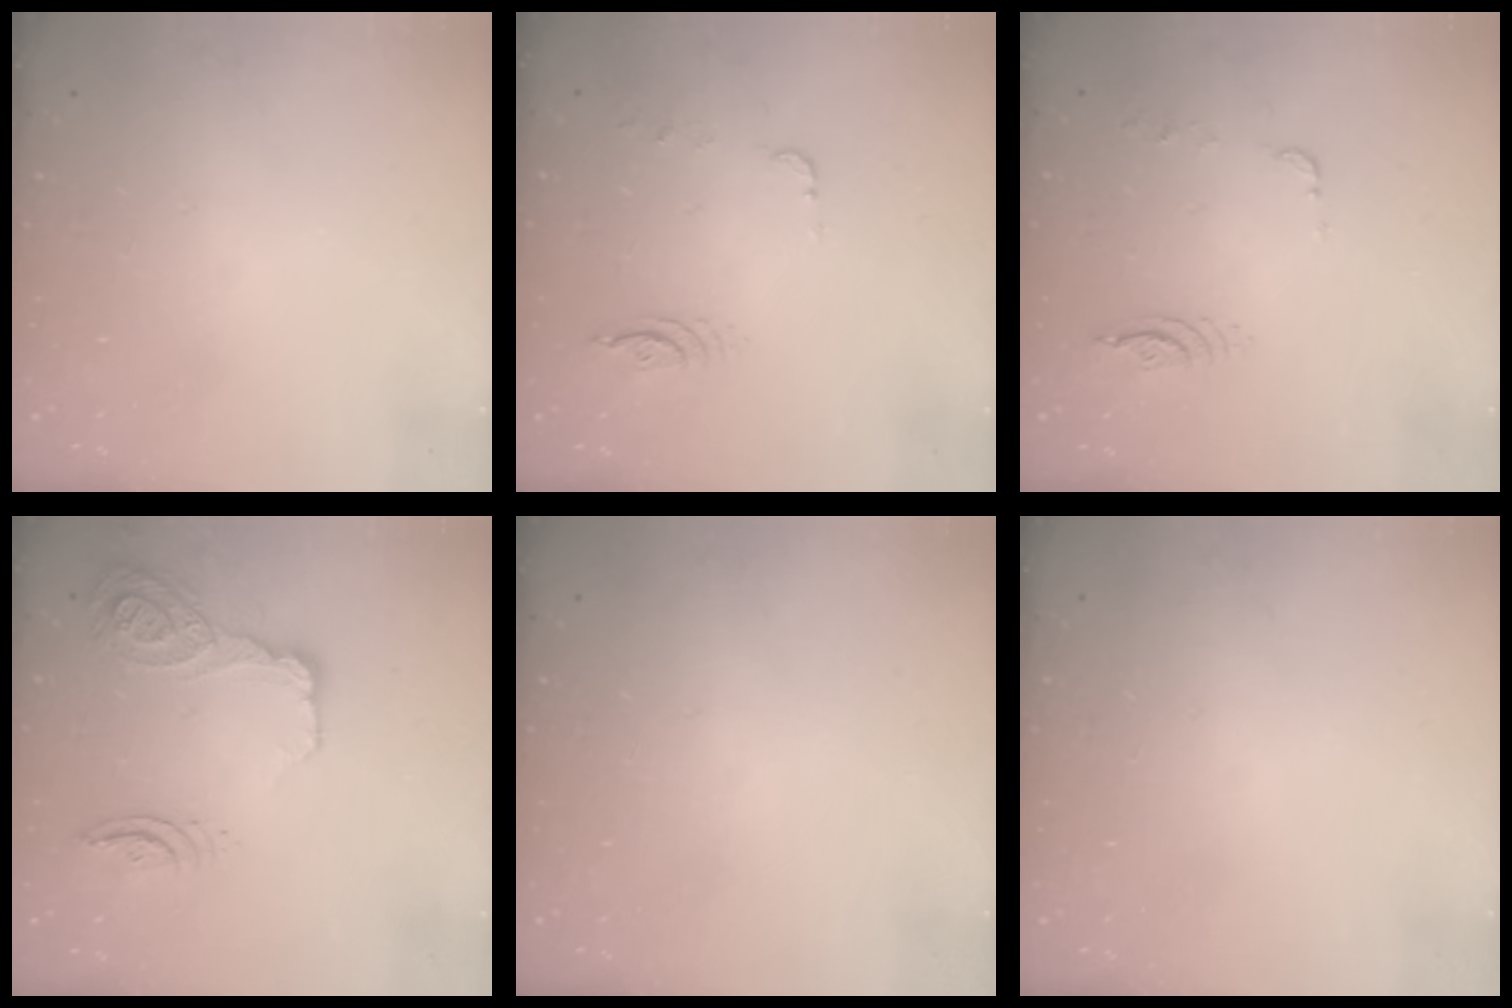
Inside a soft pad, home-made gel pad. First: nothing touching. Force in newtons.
{"total": 5.2, "press": 5.1, "slide": 1.1}
{"total": 6.7, "press": 6.7, "slide": 0.5}
{"total": 30.8, "press": 21.2, "slide": 22.4}
{"total": 0.0}
{"total": 0.0}